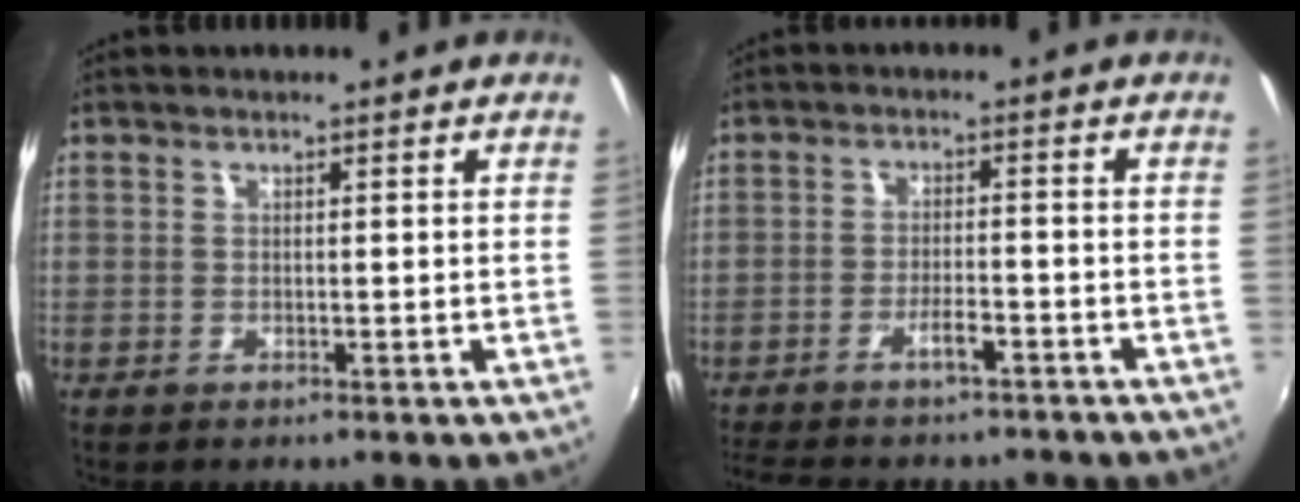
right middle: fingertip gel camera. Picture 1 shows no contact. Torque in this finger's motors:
{"motor_torque": [1.05, -1.09, 0.15, 0.07]}